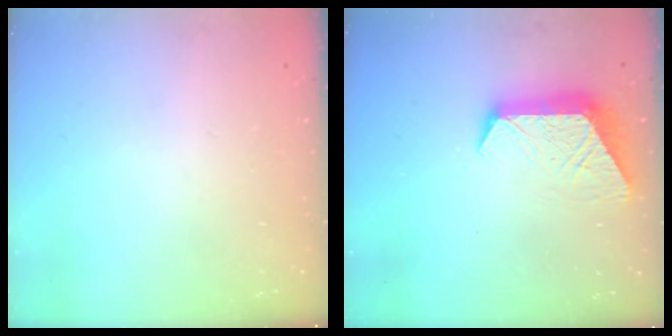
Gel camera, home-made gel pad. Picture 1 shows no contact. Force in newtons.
{"total": 11.4, "press": 11.3, "slide": 1.0}